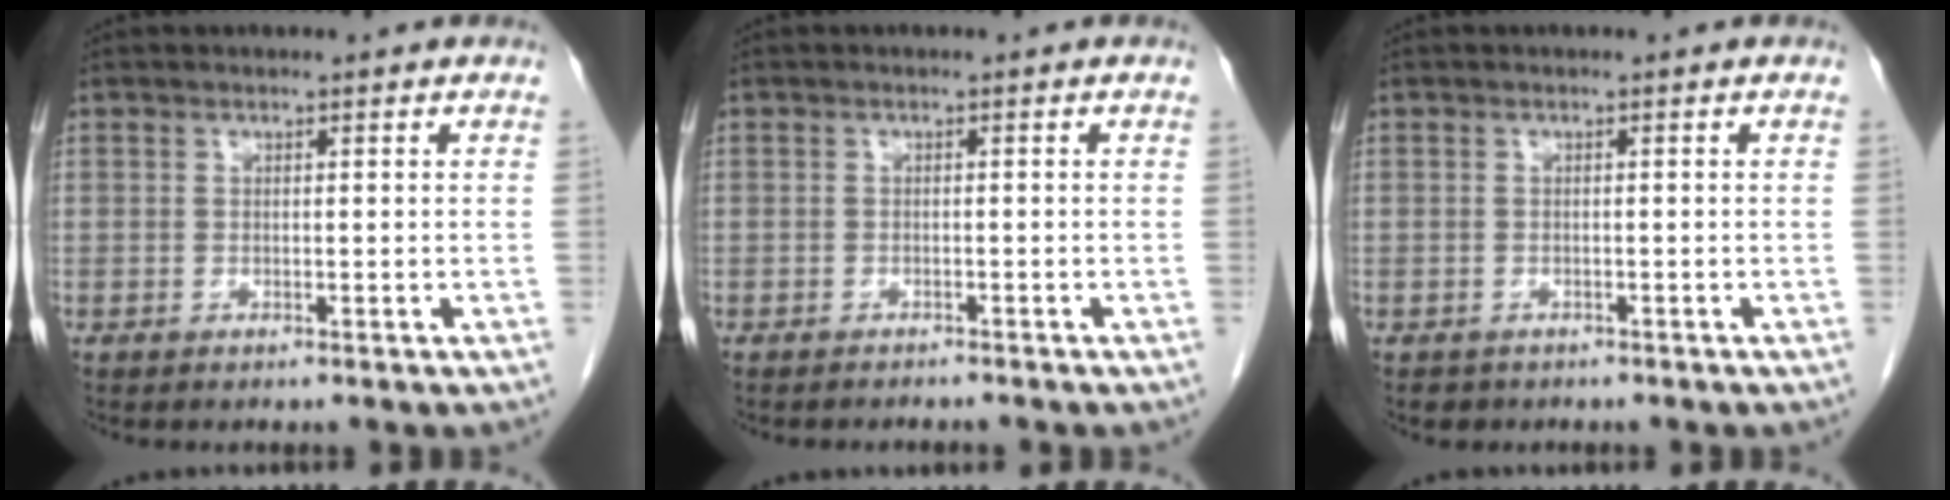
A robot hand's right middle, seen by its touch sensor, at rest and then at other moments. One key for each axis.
{"total": 1.9, "fx": -1.8, "fy": 0.2, "fz": 0.2, "tx": 0.001, "ty": -0.003, "tz": -0.023}
{"total": 1.2, "fx": -0.9, "fy": 0.8, "fz": 0.0, "tx": -0.011, "ty": -0.001, "tz": -0.012}